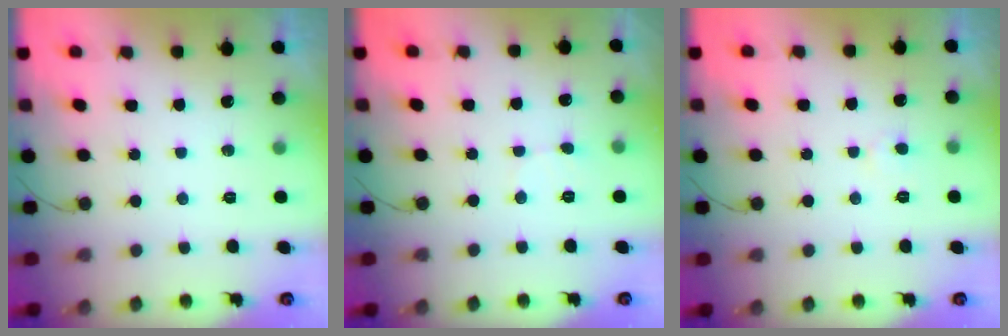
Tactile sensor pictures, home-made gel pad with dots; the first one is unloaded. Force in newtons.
{"total": 2.2, "press": 2.2, "slide": 0.2}
{"total": 2.2, "press": 2.2, "slide": 0.2}